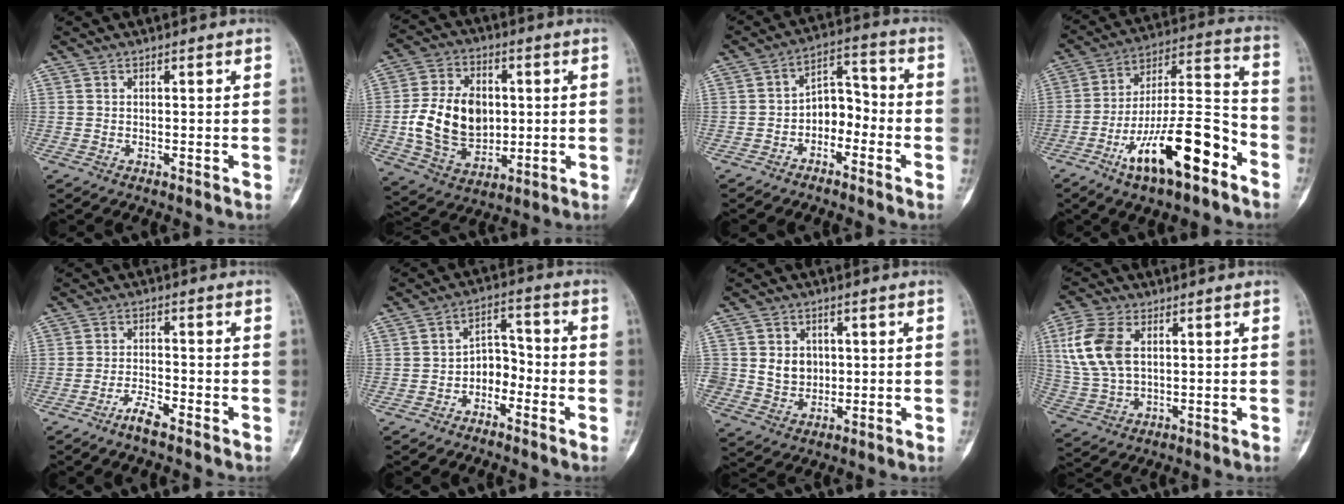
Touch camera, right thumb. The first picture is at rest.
{"total": 16.1, "force": [0.1, 11.6, 11.2], "torque": [-0.173, 0.005, 0.011]}
{"total": 7.2, "force": [-3.0, 4.9, 4.4], "torque": [-0.041, 0.048, -0.061]}
{"total": 20.1, "force": [-10.3, 6.4, 16.0], "torque": [-0.267, 0.074, -0.173]}
{"total": 3.8, "force": [-2.9, 0.7, 2.3], "torque": [-0.051, 0.018, -0.059]}
{"total": 6.1, "force": [-2.9, 4.3, 3.2], "torque": [-0.024, 0.043, -0.059]}
{"total": 6.6, "force": [0.7, 5.8, 3.1], "torque": [-0.019, -0.002, 0.020]}
{"total": 11.9, "force": [2.9, 7.1, 9.0], "torque": [-0.200, 0.001, 0.062]}